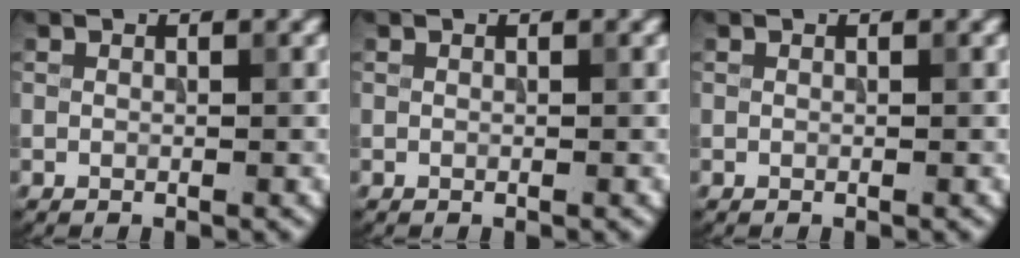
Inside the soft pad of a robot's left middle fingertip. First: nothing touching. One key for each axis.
{"total": 0.0}
{"total": 0.0}